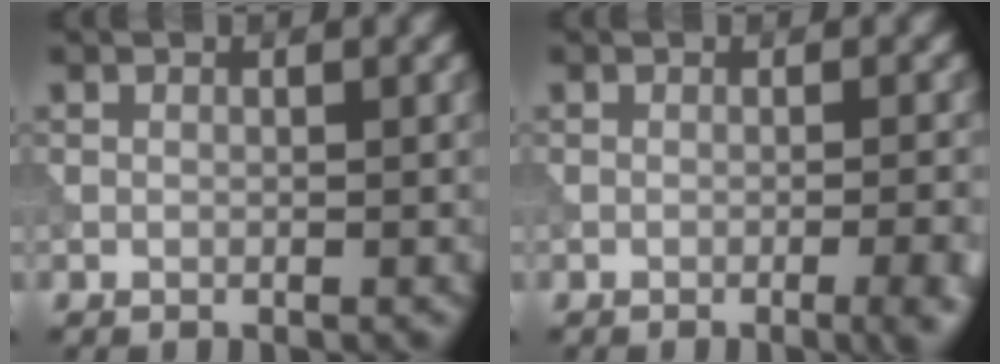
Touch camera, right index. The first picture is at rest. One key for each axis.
{"total": 4.2, "fx": -1.5, "fy": 1.6, "fz": 3.6, "tx": -0.022, "ty": 0.006, "tz": -0.015}